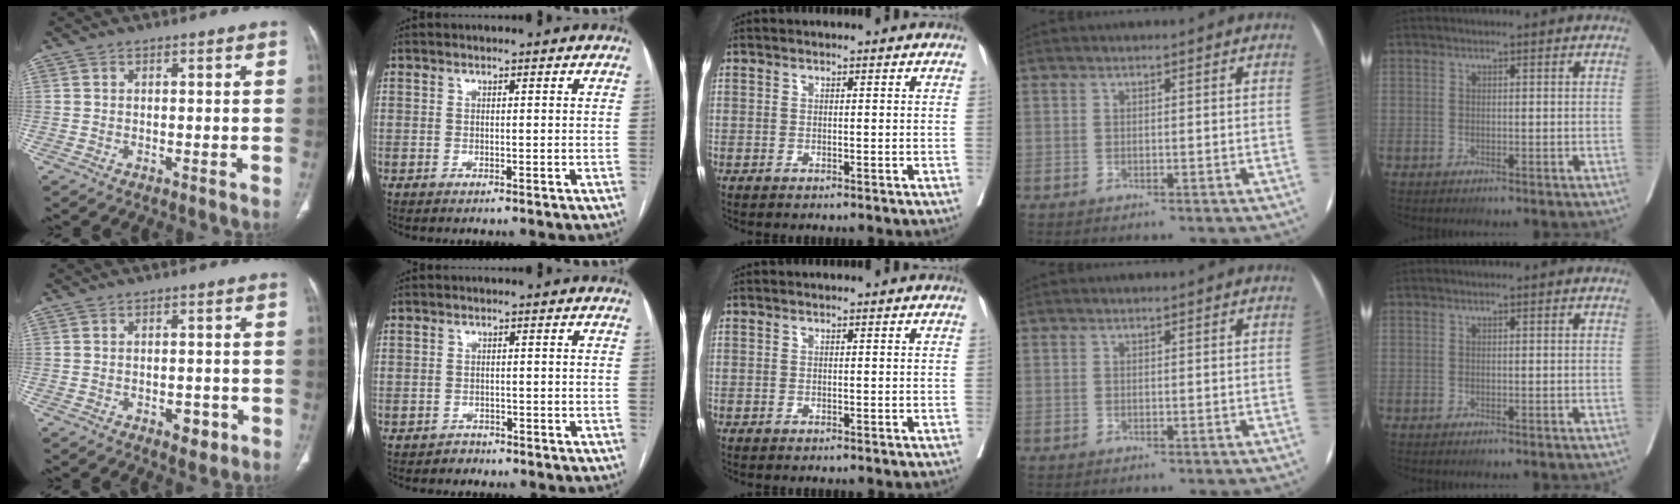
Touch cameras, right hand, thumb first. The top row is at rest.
{"thumb": {"total": 3.5, "force": [-1.5, 2.0, 2.4], "torque": [-0.020, 0.007, -0.013]}, "index": {"total": 1.7, "force": [-1.2, 1.1, -0.4], "torque": [0.001, 0.005, -0.023]}}